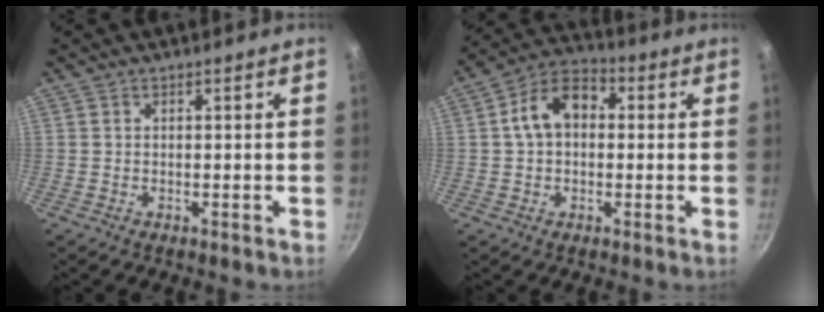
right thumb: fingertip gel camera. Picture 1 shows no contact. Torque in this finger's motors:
{"motor_torque": [-0.65, 1.00, 1.06, -0.16, 0.04]}